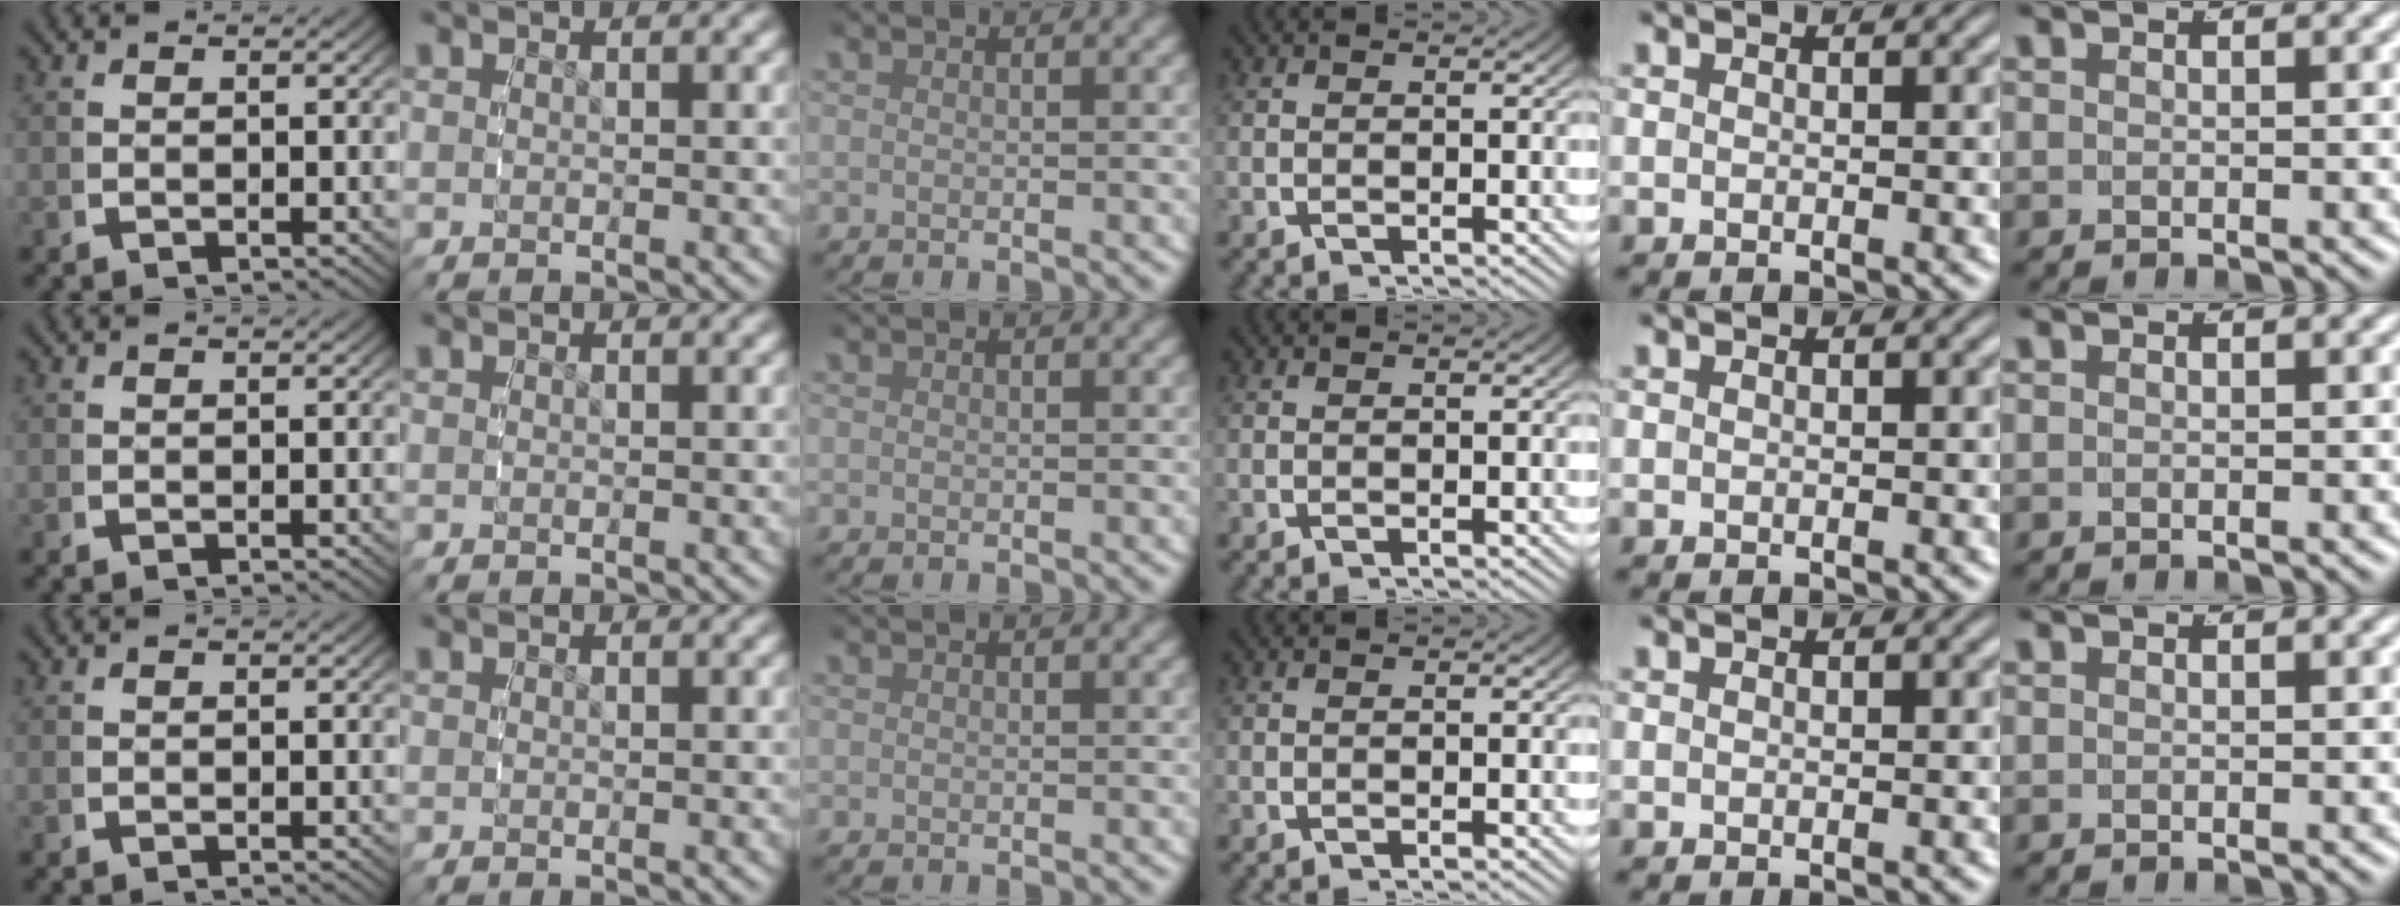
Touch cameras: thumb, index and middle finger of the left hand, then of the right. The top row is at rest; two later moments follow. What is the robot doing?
{"motion": "reach", "object": "backpack"}